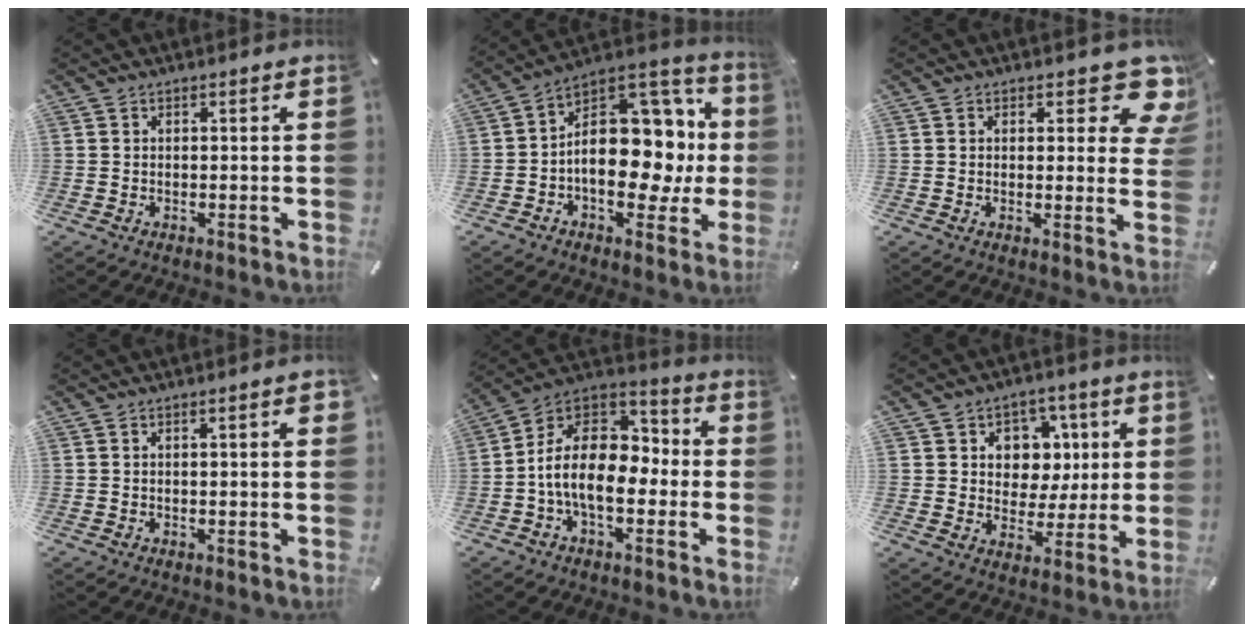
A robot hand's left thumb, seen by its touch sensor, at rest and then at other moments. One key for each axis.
{"total": 21.5, "fx": 0.4, "fy": 13.9, "fz": 16.4, "tx": -0.220, "ty": -0.014, "tz": 0.016}
{"total": 9.8, "fx": 5.5, "fy": 4.3, "fz": 6.9, "tx": -0.060, "ty": -0.040, "tz": 0.089}
{"total": 2.4, "fx": 0.5, "fy": 0.5, "fz": 2.3, "tx": -0.034, "ty": -0.001, "tz": 0.005}
{"total": 15.4, "fx": -3.9, "fy": 9.7, "fz": 11.2, "tx": -0.217, "ty": 0.017, "tz": -0.067}
{"total": 9.1, "fx": 2.1, "fy": 8.6, "fz": 2.2, "tx": -0.030, "ty": -0.015, "tz": 0.039}